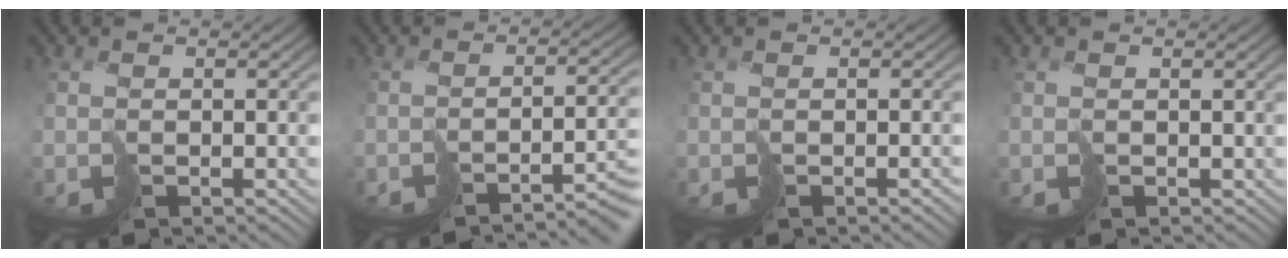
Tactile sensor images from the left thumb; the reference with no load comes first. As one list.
[{"total": 5.7, "force": [-4.6, 0.5, 3.4], "torque": [-0.031, -0.007, -0.070]}, {"total": 0.9, "force": [-0.8, 0.4, 0.4], "torque": [0.001, -0.002, -0.013]}, {"total": 0.8, "force": [0.3, 0.8, 0.1], "torque": [-0.009, -0.003, 0.005]}]